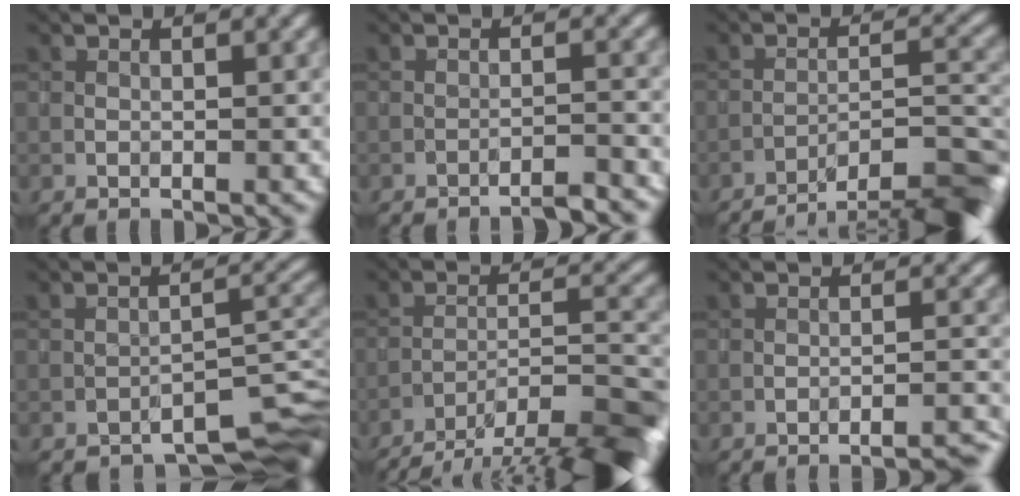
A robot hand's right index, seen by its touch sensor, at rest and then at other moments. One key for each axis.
{"total": 3.3, "fx": -3.1, "fy": 0.0, "fz": 1.2, "tx": -0.008, "ty": 0.011, "tz": -0.043}
{"total": 10.6, "fx": -9.2, "fy": 1.8, "fz": 5.0, "tx": -0.061, "ty": 0.011, "tz": -0.118}
{"total": 6.3, "fx": -5.3, "fy": 1.5, "fz": 3.0, "tx": -0.024, "ty": -0.006, "tz": -0.071}
{"total": 12.0, "fx": -10.0, "fy": 2.7, "fz": 5.9, "tx": -0.086, "ty": -0.002, "tz": -0.141}
{"total": 5.1, "fx": -4.7, "fy": 0.6, "fz": 1.7, "tx": -0.007, "ty": 0.021, "tz": -0.056}